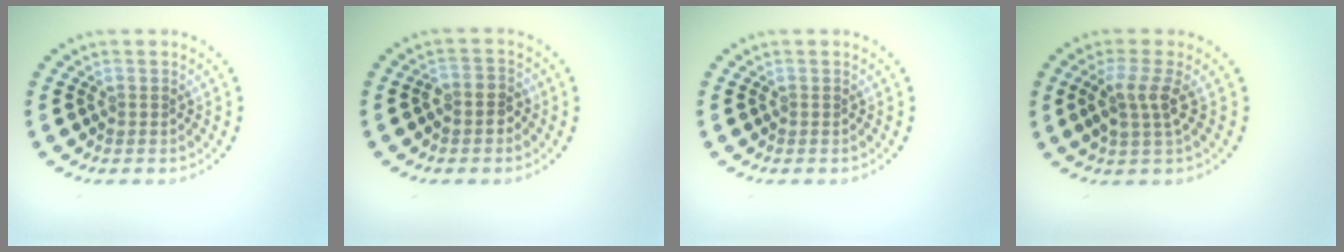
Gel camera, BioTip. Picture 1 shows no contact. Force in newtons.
{"total": 1.9, "press": 1.7, "slide": 0.8}
{"total": 0.0}
{"total": 2.6, "press": 2.0, "slide": 1.7}